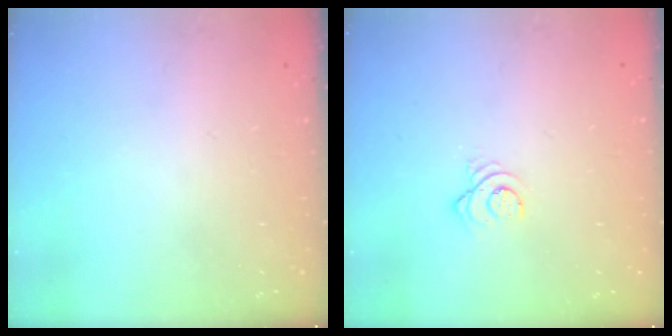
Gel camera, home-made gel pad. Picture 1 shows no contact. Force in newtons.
{"total": 3.3, "press": 3.3, "slide": 0.2}